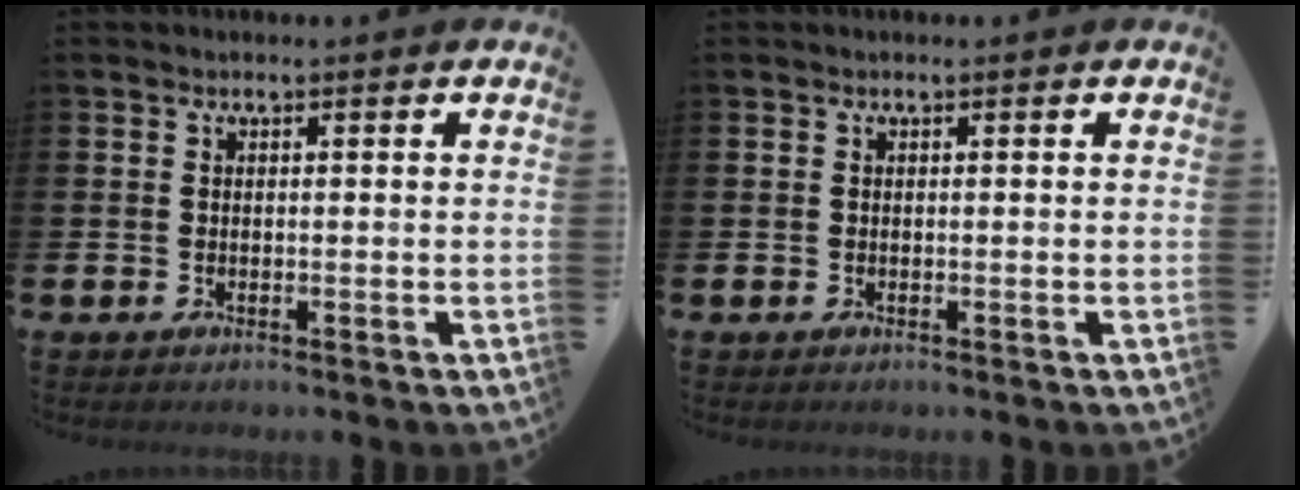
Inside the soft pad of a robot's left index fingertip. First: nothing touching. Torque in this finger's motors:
{"motor_torque": [-0.05, 0.02, 0.00, 0.00]}